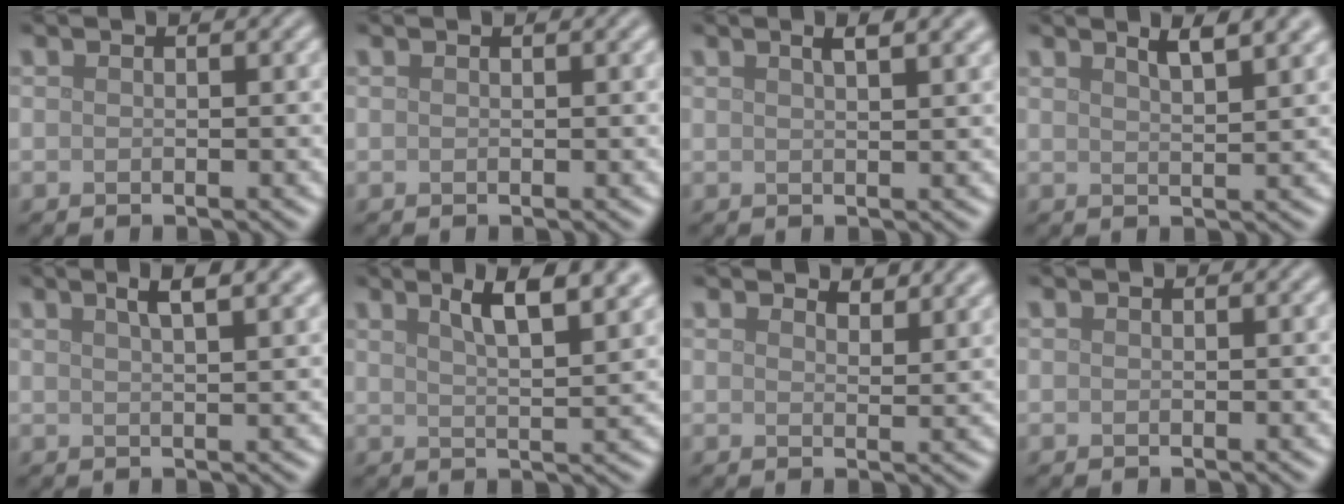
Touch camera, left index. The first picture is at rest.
{"total": 0.6, "force": [0.4, 0.1, 0.4], "torque": [-0.002, 0.004, 0.007]}
{"total": 3.9, "force": [2.2, 1.5, 2.9], "torque": [-0.012, 0.015, 0.009]}
{"total": 4.1, "force": [2.7, 1.0, 2.8], "torque": [-0.024, 0.021, 0.026]}
{"total": 4.7, "force": [2.8, 1.5, 3.5], "torque": [-0.026, 0.022, 0.021]}
{"total": 7.3, "force": [4.2, 2.2, 5.5], "torque": [-0.054, 0.023, 0.053]}
{"total": 3.2, "force": [3.0, 0.6, 0.9], "torque": [-0.018, 0.000, 0.042]}
{"total": 0.0}